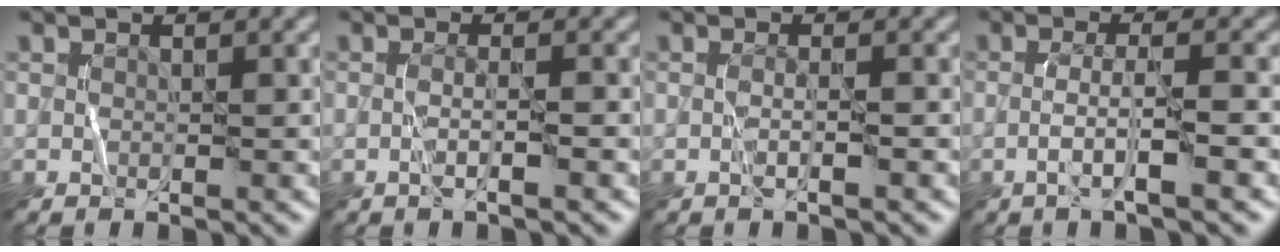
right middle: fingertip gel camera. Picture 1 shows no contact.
{"total": 1.4, "force": [-0.4, 0.2, 1.4], "torque": [-0.024, 0.006, -0.012]}
{"total": 1.1, "force": [-0.3, 0.2, 1.1], "torque": [-0.019, 0.005, -0.010]}
{"total": 3.1, "force": [-1.4, 0.2, 2.8], "torque": [-0.054, 0.012, -0.033]}